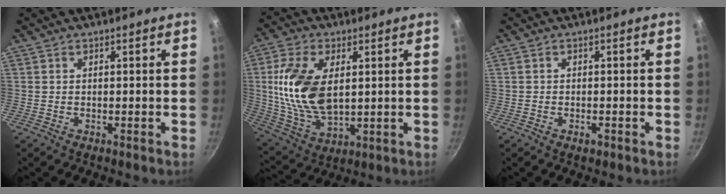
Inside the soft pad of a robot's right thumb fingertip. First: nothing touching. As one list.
[{"total": 16.0, "force": [2.6, 9.1, 12.9], "torque": [-0.242, -0.011, 0.057]}, {"total": 1.4, "force": [-0.7, 0.8, 0.9], "torque": [-0.012, 0.005, -0.012]}]